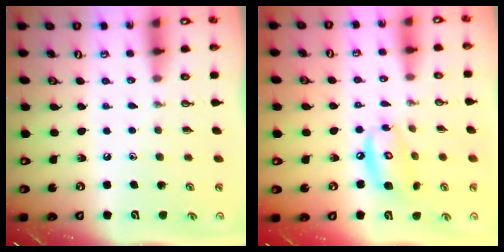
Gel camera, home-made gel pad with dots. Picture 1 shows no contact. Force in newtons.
{"total": 10.7, "press": 10.7, "slide": 1.0}